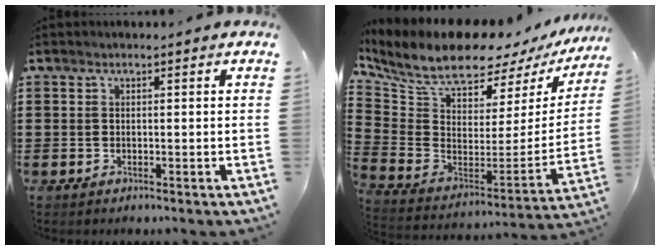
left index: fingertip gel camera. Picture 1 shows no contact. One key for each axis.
{"total": 9.9, "fx": 8.5, "fy": 2.7, "fz": 4.3, "tx": -0.119, "ty": -0.064, "tz": 0.150}